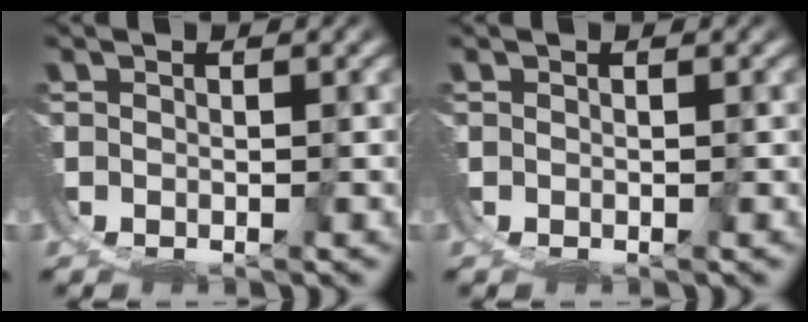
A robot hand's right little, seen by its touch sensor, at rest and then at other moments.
{"total": 0.0}